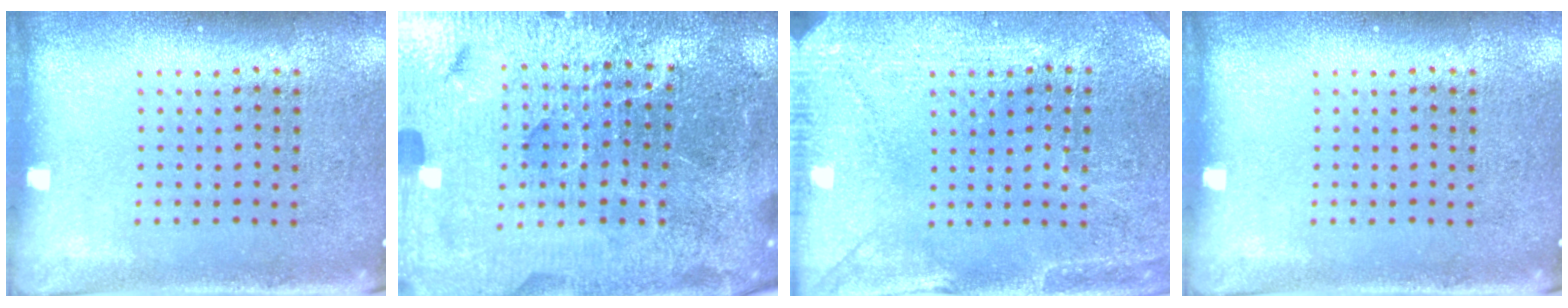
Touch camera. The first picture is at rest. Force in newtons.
{"total": 7.0, "press": 6.1, "slide": 3.4}
{"total": 2.9, "press": 2.8, "slide": 0.5}
{"total": 0.0}